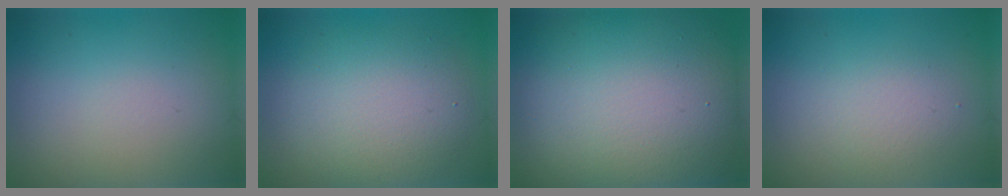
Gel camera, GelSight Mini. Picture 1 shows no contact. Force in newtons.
{"total": 5.6, "press": 5.6, "slide": 0.5}
{"total": 15.5, "press": 15.5, "slide": 1.0}
{"total": 2.0, "press": 2.0, "slide": 0.1}